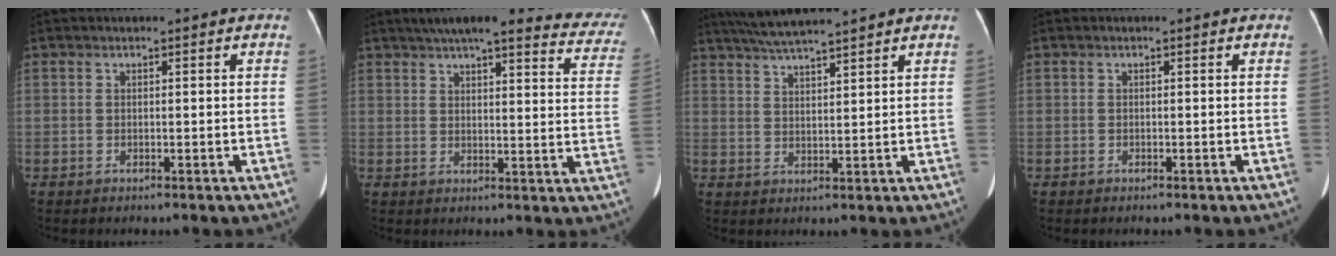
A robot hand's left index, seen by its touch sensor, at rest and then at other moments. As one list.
[{"total": 22.8, "force": [20.5, 3.5, 9.5], "torque": [-0.112, -0.031, 0.225]}, {"total": 7.8, "force": [6.9, -0.2, 3.6], "torque": [-0.064, 0.030, 0.110]}, {"total": 0.0}]